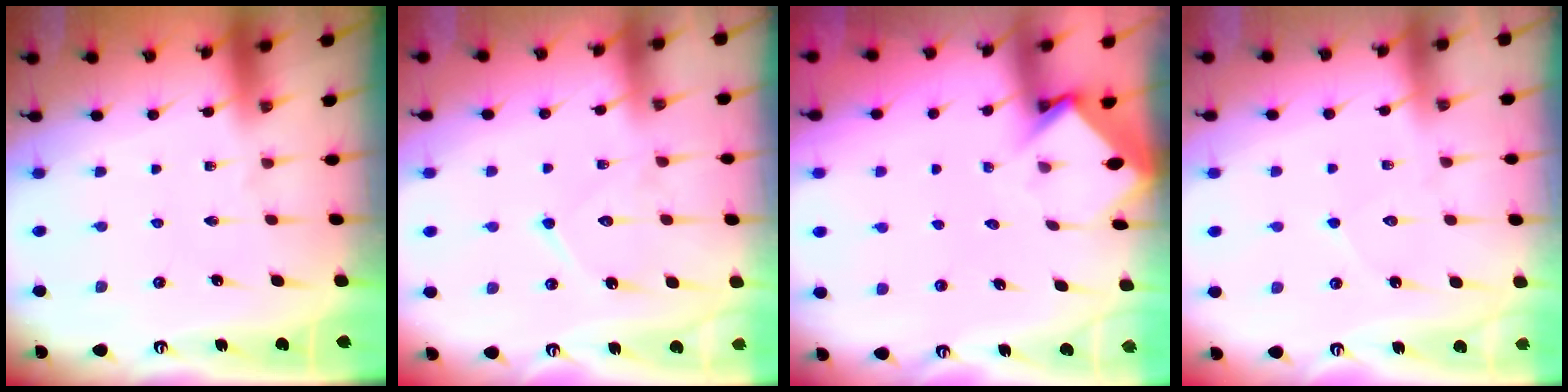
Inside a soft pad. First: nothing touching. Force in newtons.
{"total": 10.2, "press": 10.2, "slide": 0.9}
{"total": 3.5, "press": 3.5, "slide": 0.2}
{"total": 4.7, "press": 4.7, "slide": 0.5}